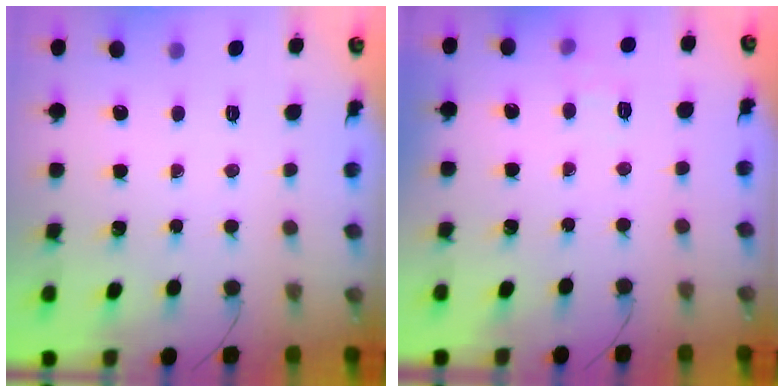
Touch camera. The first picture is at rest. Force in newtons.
{"total": 6.3, "press": 6.1, "slide": 1.5}